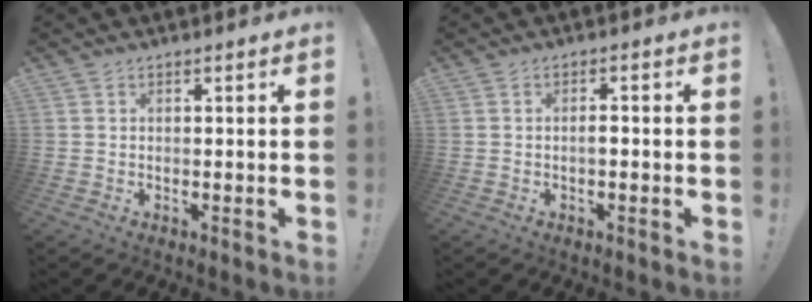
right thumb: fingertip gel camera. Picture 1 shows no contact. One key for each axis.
{"total": 1.7, "fx": -0.7, "fy": 0.4, "fz": 1.5, "tx": -0.027, "ty": 0.005, "tz": -0.013}